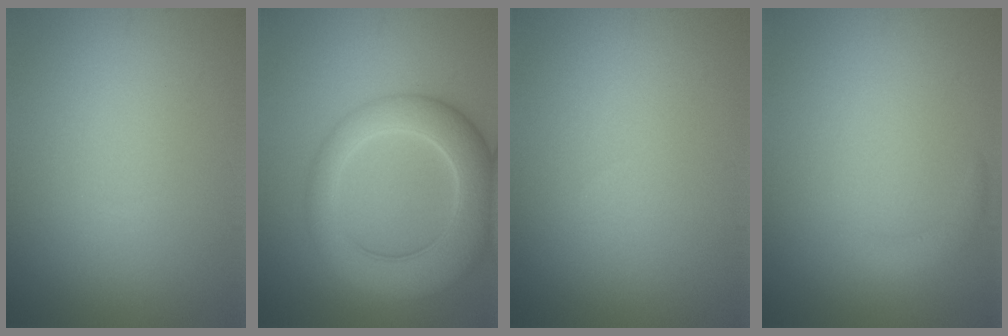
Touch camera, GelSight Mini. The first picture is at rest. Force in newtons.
{"total": 7.7, "press": 7.7, "slide": 0.4}
{"total": 0.0}
{"total": 1.2, "press": 1.2, "slide": 0.2}